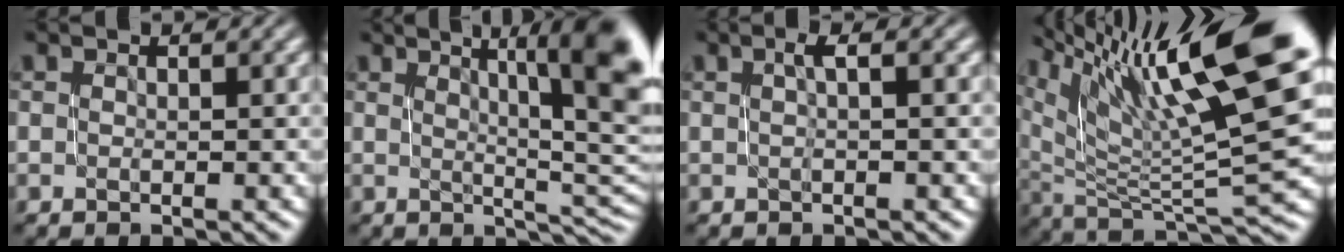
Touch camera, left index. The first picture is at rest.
{"total": 12.2, "force": [3.9, 3.5, 11.0], "torque": [-0.117, 0.017, 0.058]}
{"total": 1.5, "force": [0.3, 0.3, 1.5], "torque": [-0.024, 0.006, 0.003]}
{"total": 15.9, "force": [8.4, 3.9, 12.9], "torque": [-0.242, 0.036, 0.158]}